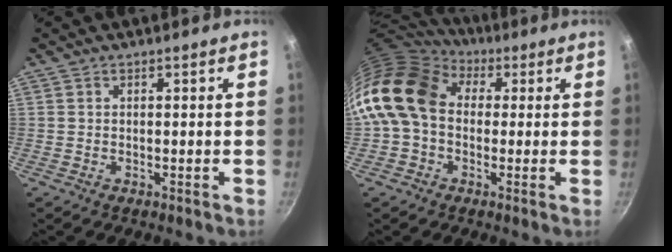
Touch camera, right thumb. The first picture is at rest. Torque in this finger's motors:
{"motor_torque": [-0.87, 1.87, 0.98, -0.86, 0.26]}